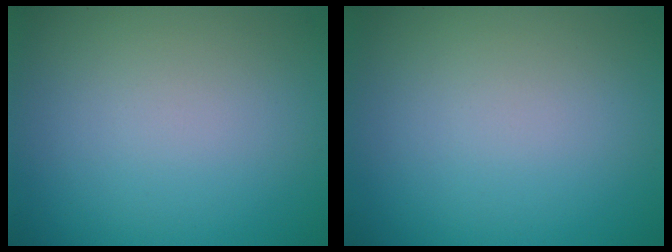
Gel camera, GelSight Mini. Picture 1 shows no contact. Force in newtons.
{"total": 0.0}